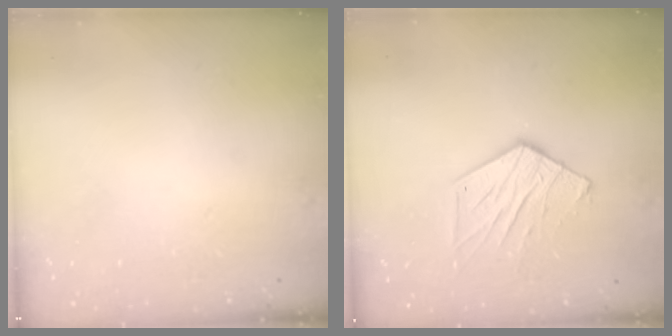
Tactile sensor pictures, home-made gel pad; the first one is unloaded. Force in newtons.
{"total": 10.2, "press": 10.2, "slide": 0.8}